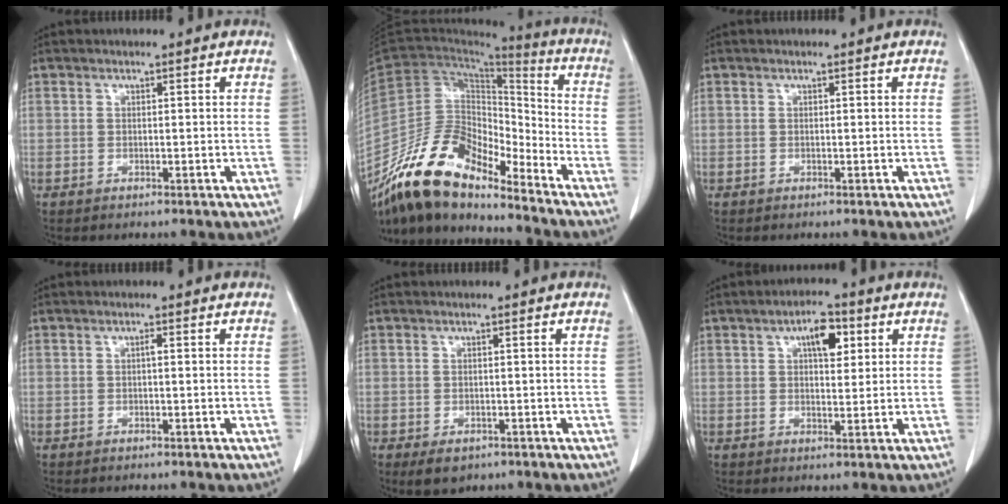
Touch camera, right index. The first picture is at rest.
{"total": 15.7, "force": [-13.2, 5.4, 6.6], "torque": [-0.110, 0.037, -0.244]}
{"total": 0.0}
{"total": 0.6, "force": [0.0, 0.1, 0.6], "torque": [-0.012, 0.001, 0.000]}
{"total": 3.1, "force": [-1.7, 2.1, 1.6], "torque": [-0.023, -0.004, -0.016]}
{"total": 5.4, "force": [2.2, 2.2, 4.4], "torque": [-0.072, 0.009, 0.034]}